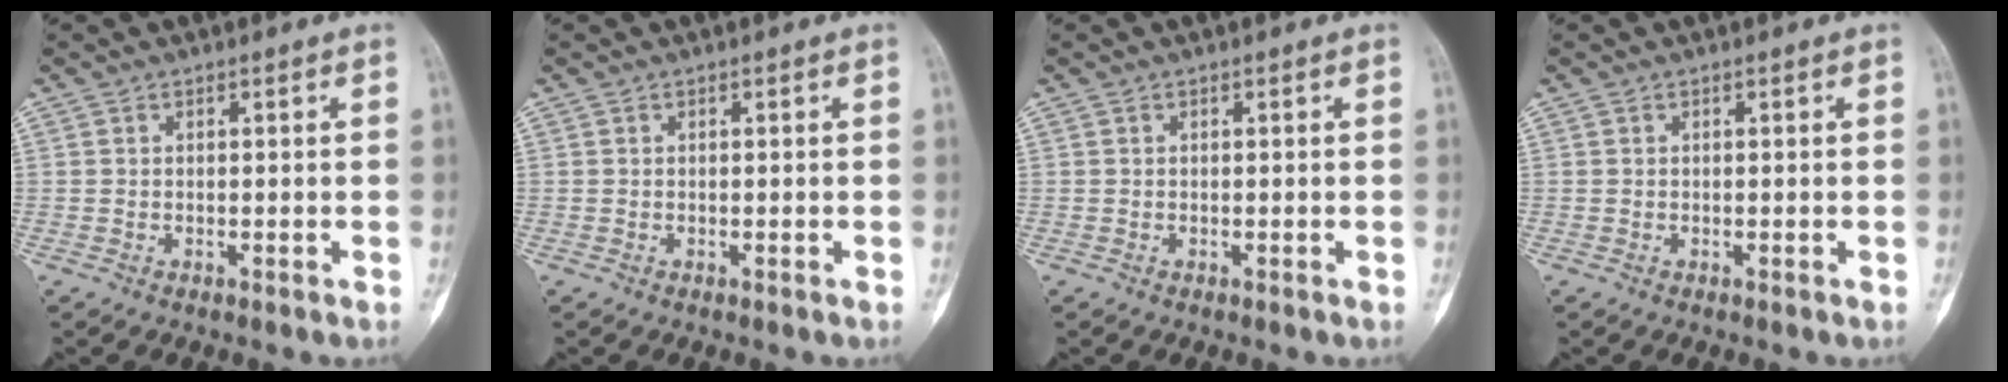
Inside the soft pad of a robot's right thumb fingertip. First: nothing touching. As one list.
[{"total": 0.0}, {"total": 0.0}, {"total": 0.0}]